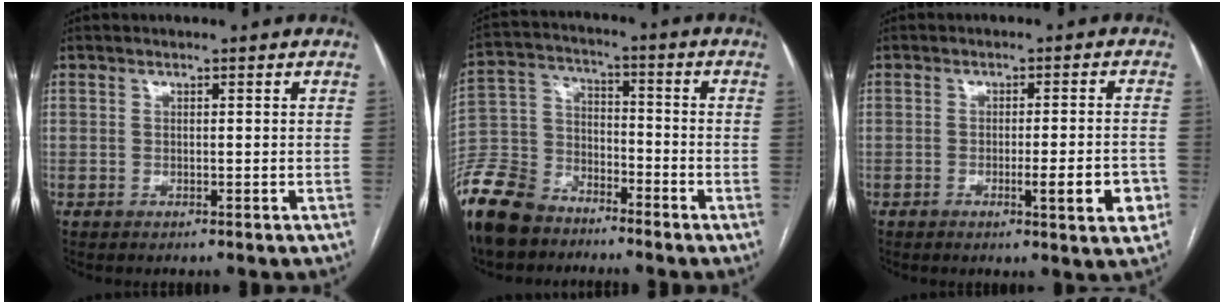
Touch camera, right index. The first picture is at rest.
{"total": 15.4, "force": [-12.3, 7.5, 5.6], "torque": [-0.134, -0.001, -0.234]}
{"total": 6.6, "force": [-2.4, 0.5, 6.1], "torque": [-0.079, -0.005, -0.029]}